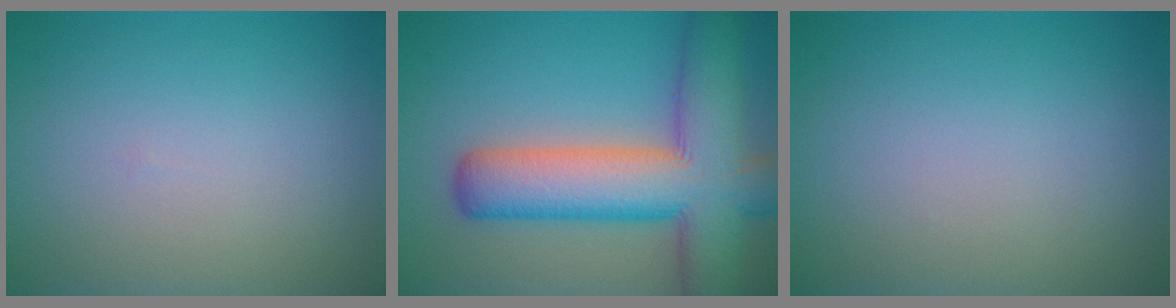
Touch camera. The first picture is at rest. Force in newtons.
{"total": 11.5, "press": 11.5, "slide": 0.5}
{"total": 0.0}